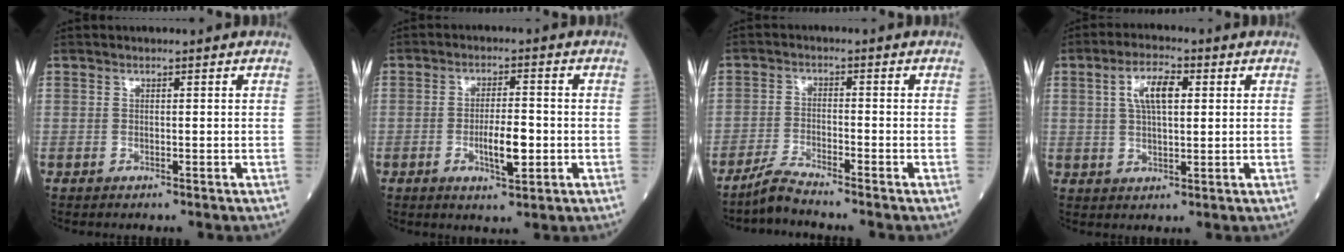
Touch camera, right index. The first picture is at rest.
{"total": 5.6, "force": [-1.3, 1.4, 5.3], "torque": [-0.093, -0.002, -0.018]}
{"total": 3.6, "force": [-3.4, -0.8, 1.0], "torque": [-0.029, -0.019, -0.071]}
{"total": 6.5, "force": [1.9, 2.3, 5.7], "torque": [-0.111, 0.012, 0.037]}